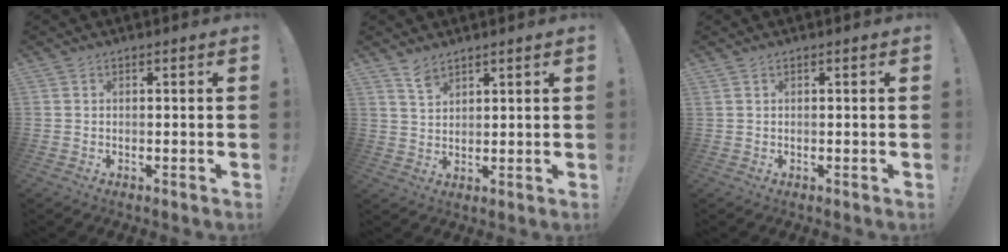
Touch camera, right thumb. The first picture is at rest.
{"total": 4.9, "force": [3.9, 2.4, 1.8], "torque": [-0.022, -0.028, 0.072]}
{"total": 0.6, "force": [0.6, 0.0, 0.1], "torque": [-0.005, 0.003, 0.010]}